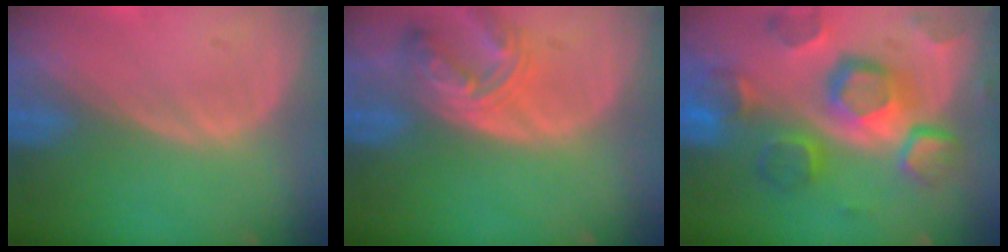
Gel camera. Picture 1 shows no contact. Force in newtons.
{"total": 6.8, "press": 6.3, "slide": 2.5}
{"total": 12.3, "press": 10.7, "slide": 6.0}